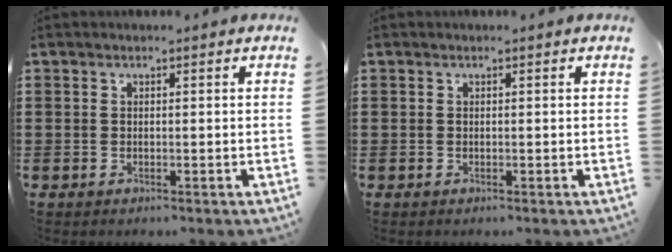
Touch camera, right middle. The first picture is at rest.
{"total": 0.0}